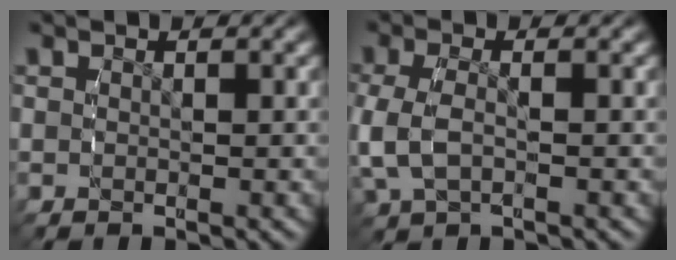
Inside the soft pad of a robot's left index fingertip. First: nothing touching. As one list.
[{"total": 3.2, "force": [-0.7, 2.0, 2.4], "torque": [-0.076, -0.013, -0.002]}]